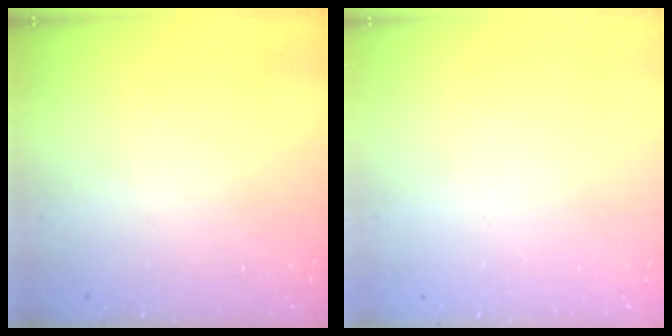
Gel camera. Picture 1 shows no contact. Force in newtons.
{"total": 0.0}